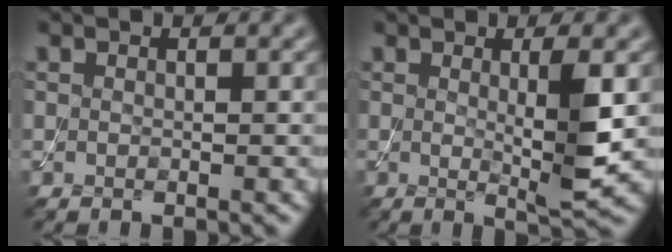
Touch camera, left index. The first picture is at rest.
{"total": 3.8, "force": [0.3, 0.4, 3.8], "torque": [-0.062, -0.011, 0.008]}